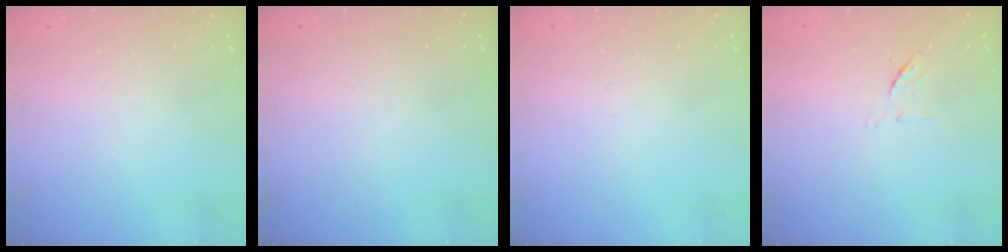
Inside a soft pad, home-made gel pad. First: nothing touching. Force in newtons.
{"total": 0.0}
{"total": 0.0}
{"total": 6.8, "press": 6.6, "slide": 1.2}